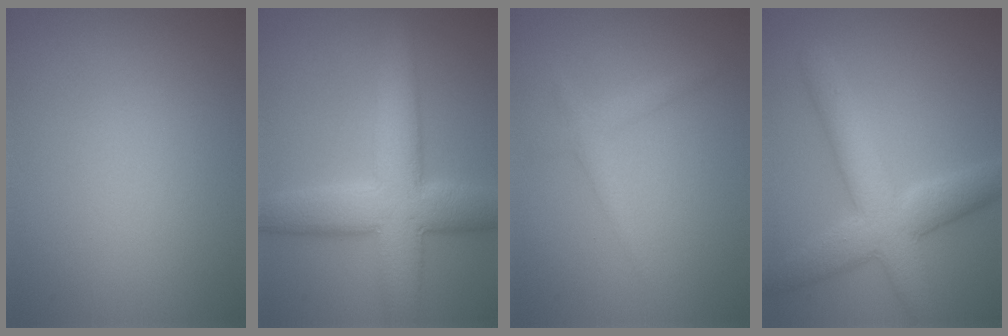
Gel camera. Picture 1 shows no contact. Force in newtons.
{"total": 9.0, "press": 9.0, "slide": 0.2}
{"total": 1.4, "press": 1.4, "slide": 0.0}
{"total": 6.5, "press": 6.5, "slide": 0.1}